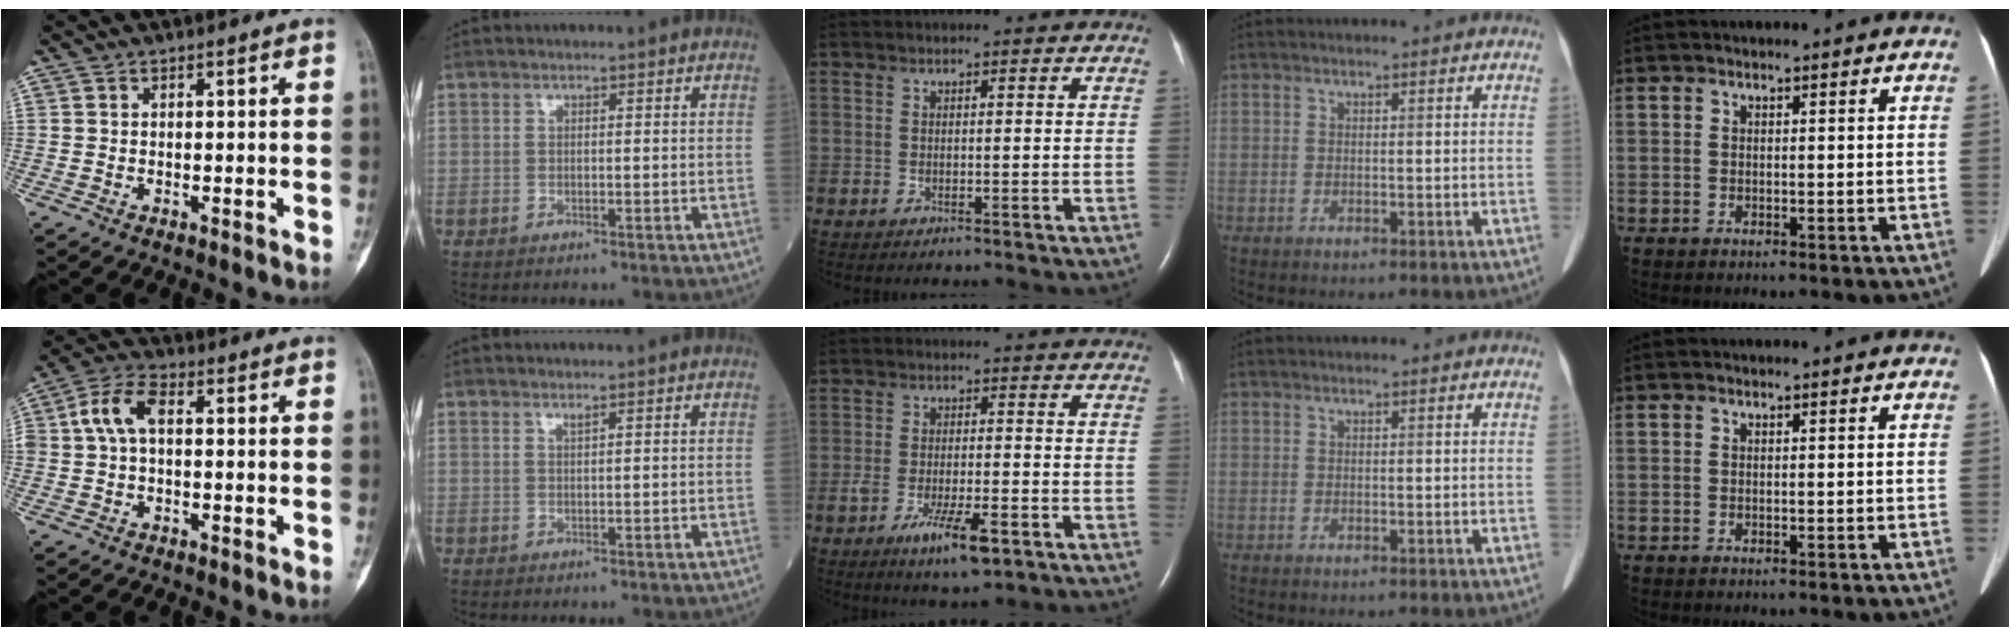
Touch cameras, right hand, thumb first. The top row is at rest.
{"thumb": {"total": 7.0, "force": [0.6, 4.1, 5.7], "torque": [-0.117, 0.025, 0.006]}, "index": {"total": 0.7, "force": [0.6, -0.1, 0.3], "torque": [-0.011, -0.006, 0.013]}, "middle": {"total": 7.1, "force": [-3.7, 1.2, 5.9], "torque": [-0.105, -0.012, -0.058]}}